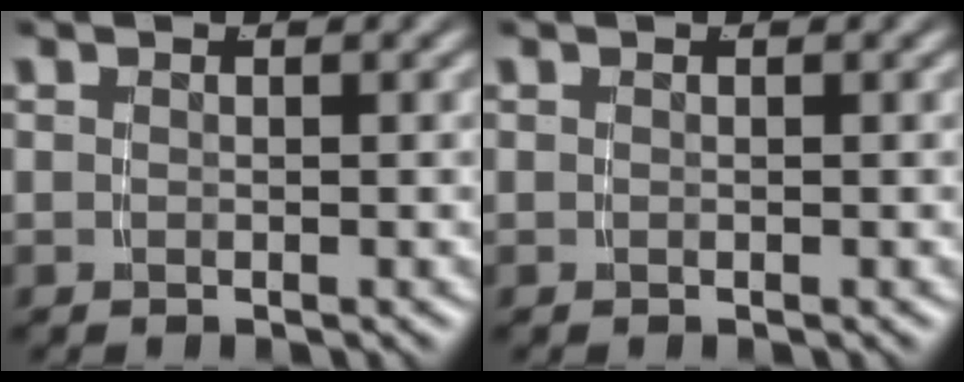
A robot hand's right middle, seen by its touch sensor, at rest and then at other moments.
{"total": 0.0}